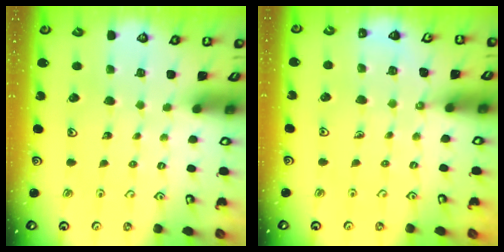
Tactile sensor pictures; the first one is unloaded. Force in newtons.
{"total": 6.9, "press": 6.5, "slide": 2.1}